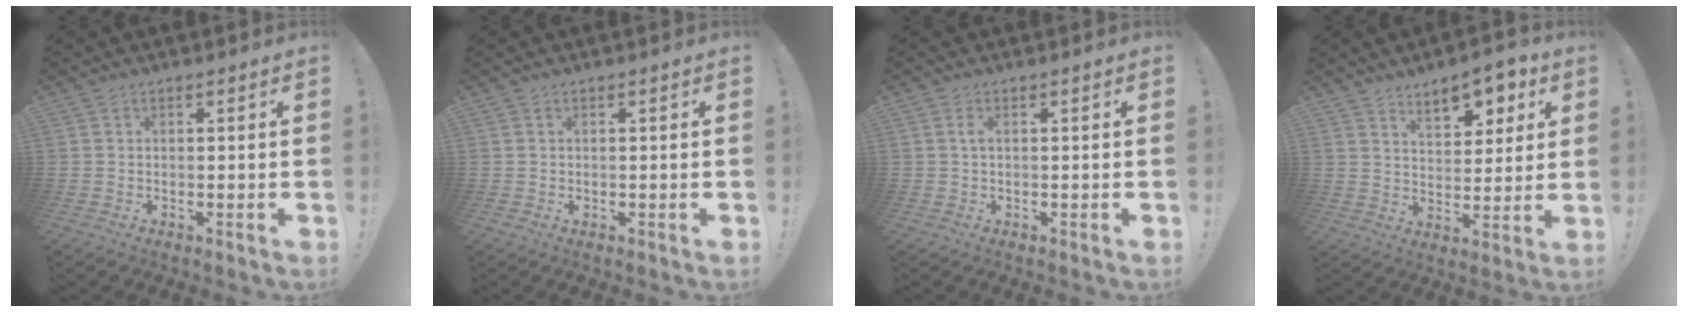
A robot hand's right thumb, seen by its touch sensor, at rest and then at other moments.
{"total": 0.0}
{"total": 1.2, "force": [0.0, 0.4, 1.2], "torque": [-0.024, 0.004, -0.001]}
{"total": 10.5, "force": [6.6, 5.2, 6.2], "torque": [-0.074, -0.038, 0.116]}